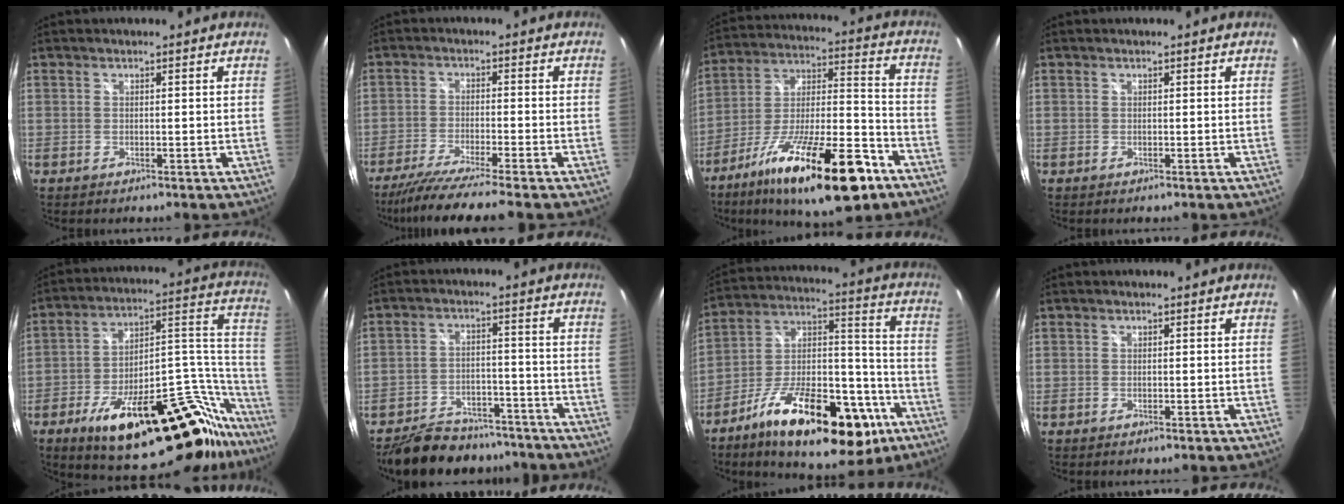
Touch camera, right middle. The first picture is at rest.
{"total": 9.5, "force": [-8.2, -1.4, 4.5], "torque": [-0.101, -0.033, -0.141]}
{"total": 24.6, "force": [-14.8, 6.9, 18.5], "torque": [-0.313, -0.025, -0.239]}
{"total": 0.0}
{"total": 33.9, "force": [-22.8, 11.6, 22.3], "torque": [-0.269, 0.030, -0.329]}
{"total": 16.2, "force": [-13.8, 6.3, 5.7], "torque": [-0.129, 0.008, -0.189]}
{"total": 26.9, "force": [-15.0, 11.2, 19.3], "torque": [-0.302, 0.005, -0.228]}
{"total": 0.0}